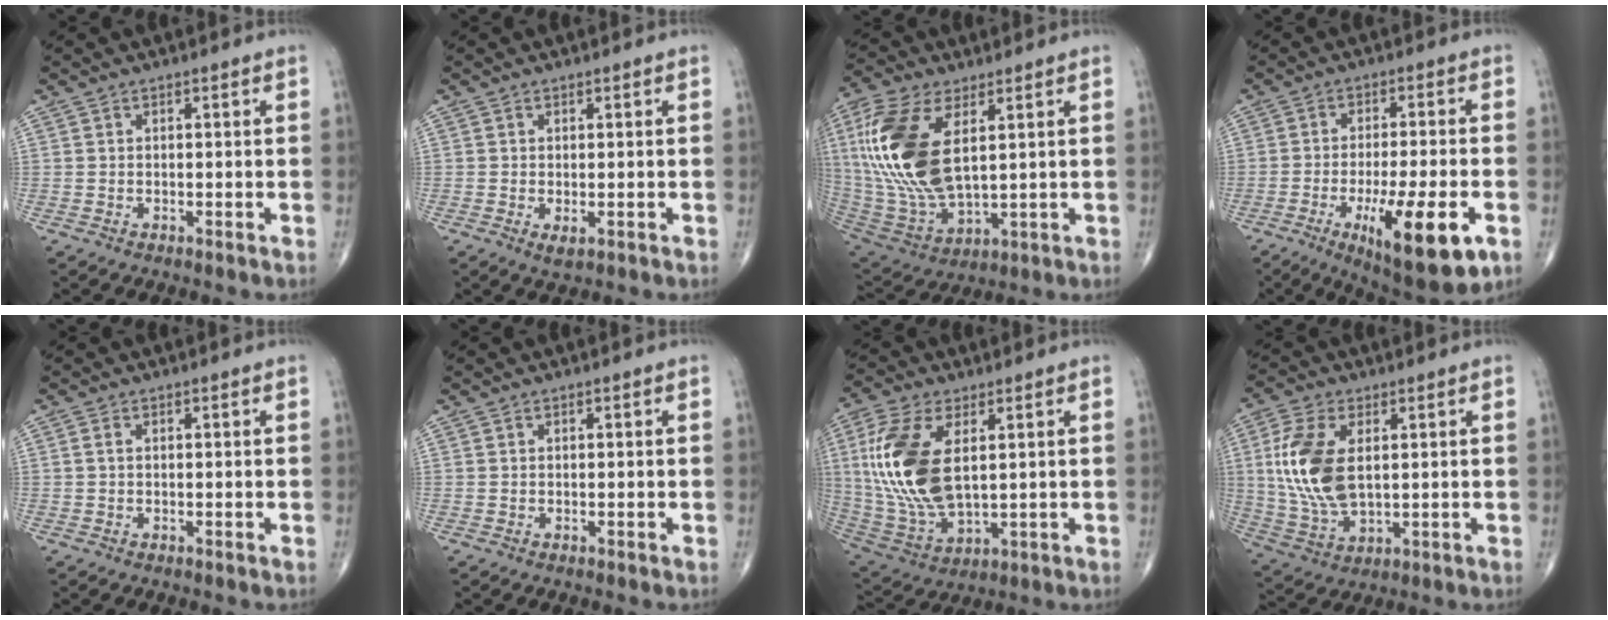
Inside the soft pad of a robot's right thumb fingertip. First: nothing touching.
{"total": 1.8, "force": [-0.5, 0.8, 1.5], "torque": [-0.027, -0.005, -0.004]}
{"total": 21.6, "force": [5.1, 10.6, 18.1], "torque": [-0.397, -0.024, 0.101]}
{"total": 16.1, "force": [-6.1, 4.0, 14.3], "torque": [-0.218, -0.001, -0.083]}
{"total": 0.9, "force": [0.1, 0.5, 0.7], "torque": [-0.017, 0.003, 0.001]}
{"total": 0.0}
{"total": 18.3, "force": [3.3, 9.3, 15.4], "torque": [-0.334, -0.015, 0.071]}
{"total": 14.0, "force": [2.2, 7.6, 11.6], "torque": [-0.245, -0.009, 0.049]}